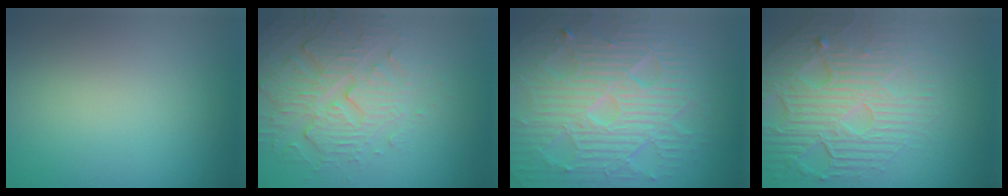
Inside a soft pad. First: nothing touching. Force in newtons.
{"total": 4.8, "press": 4.0, "slide": 2.6}
{"total": 10.4, "press": 6.7, "slide": 7.9}
{"total": 8.4, "press": 5.7, "slide": 6.1}